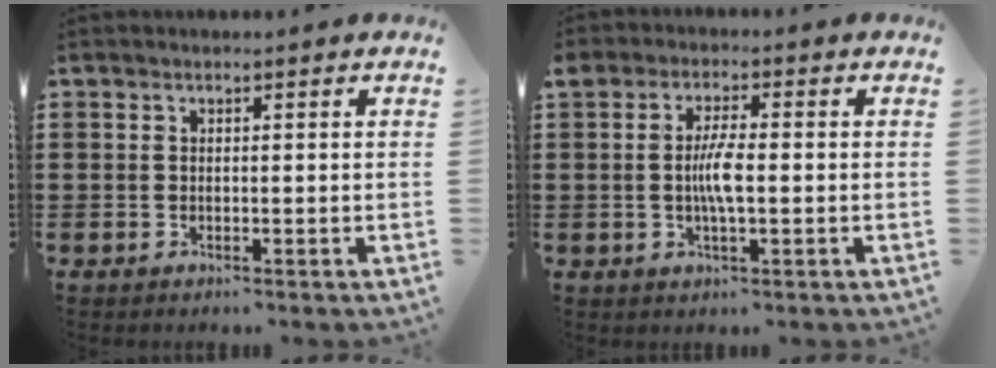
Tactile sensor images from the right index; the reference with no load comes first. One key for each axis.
{"total": 4.6, "fx": -0.4, "fy": 1.1, "fz": 4.4, "tx": -0.086, "ty": -0.001, "tz": -0.011}